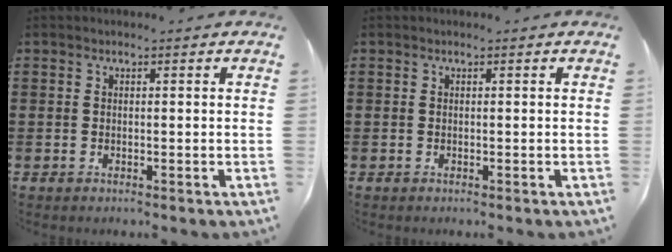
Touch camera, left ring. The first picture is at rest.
{"total": 0.0}